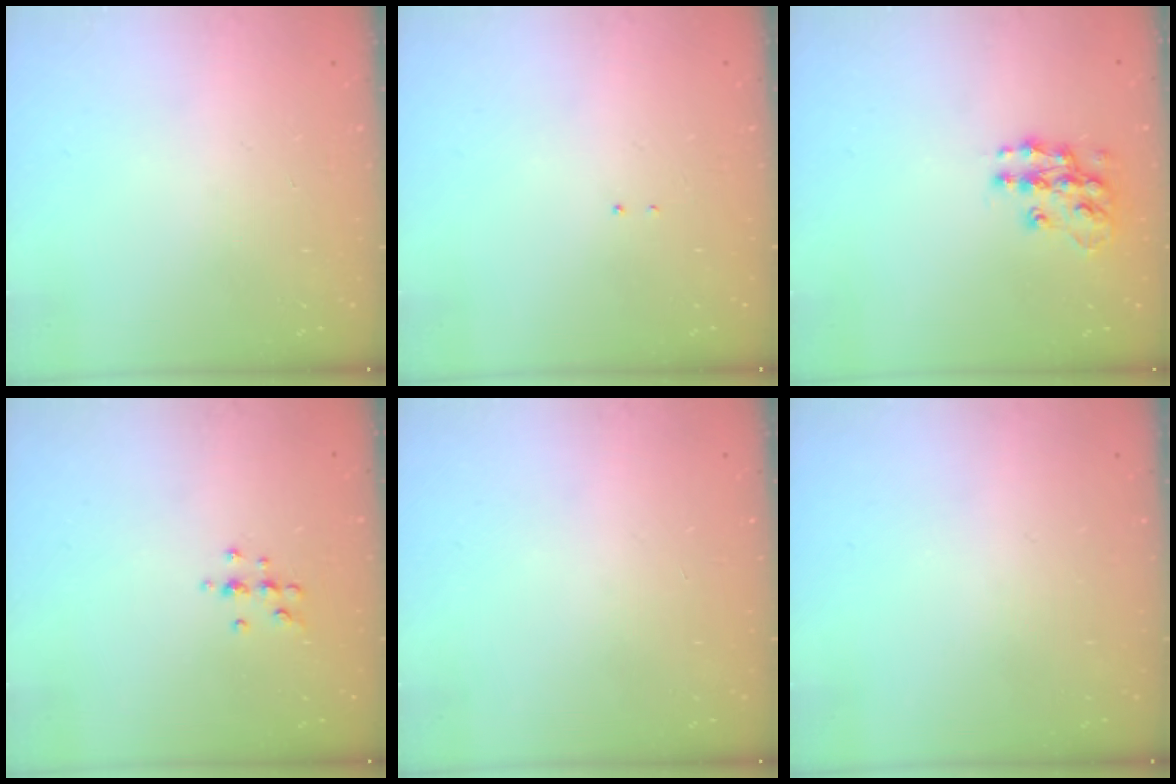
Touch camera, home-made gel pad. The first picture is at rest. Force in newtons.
{"total": 1.3, "press": 1.2, "slide": 0.6}
{"total": 11.8, "press": 11.7, "slide": 0.6}
{"total": 4.9, "press": 4.8, "slide": 0.7}
{"total": 0.0}
{"total": 0.0}